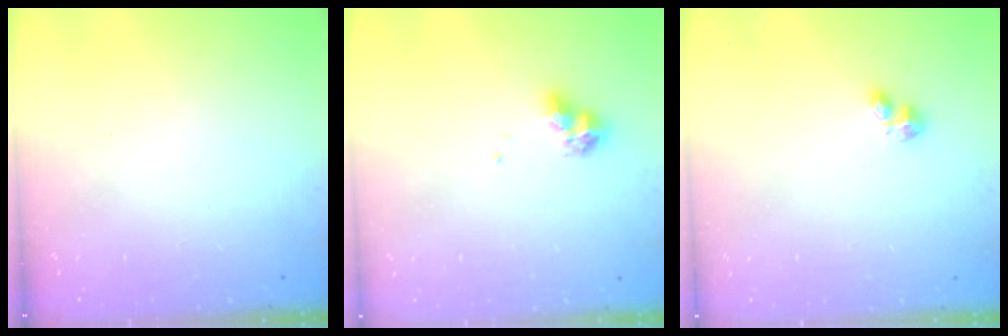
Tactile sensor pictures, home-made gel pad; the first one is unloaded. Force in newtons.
{"total": 7.0, "press": 6.9, "slide": 1.0}
{"total": 2.3, "press": 2.2, "slide": 0.5}